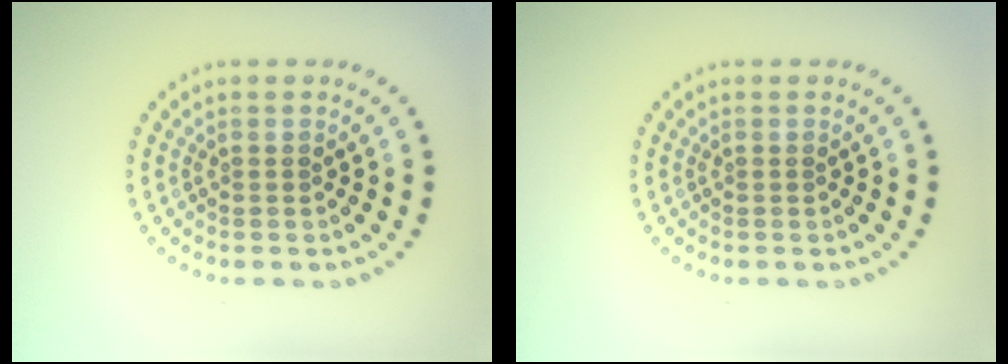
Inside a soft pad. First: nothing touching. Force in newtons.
{"total": 0.0}